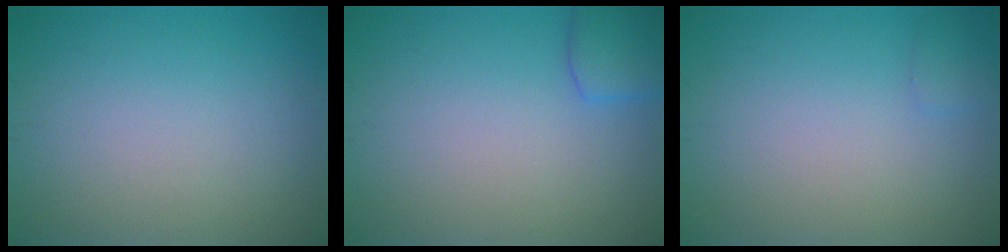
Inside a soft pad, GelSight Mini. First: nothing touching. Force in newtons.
{"total": 2.7, "press": 2.7, "slide": 0.1}
{"total": 0.7, "press": 0.7, "slide": 0.0}